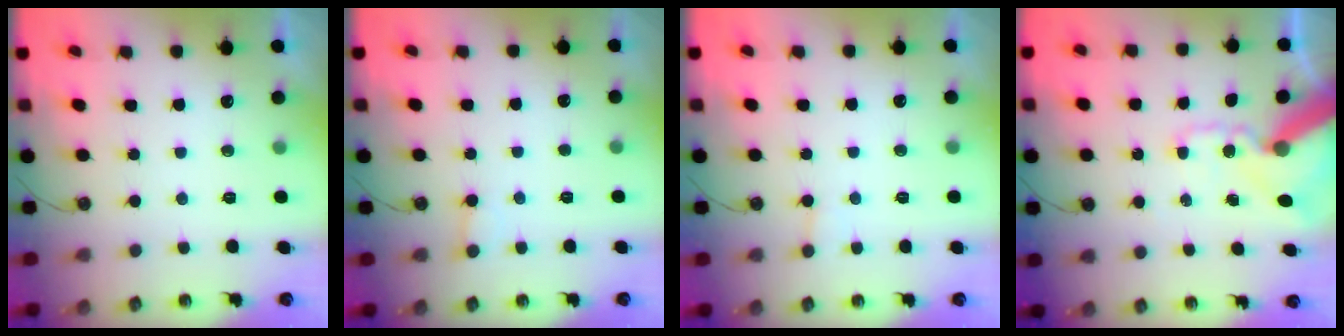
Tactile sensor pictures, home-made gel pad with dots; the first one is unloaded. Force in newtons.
{"total": 3.2, "press": 3.2, "slide": 0.2}
{"total": 4.7, "press": 4.6, "slide": 0.4}
{"total": 15.3, "press": 15.1, "slide": 2.4}